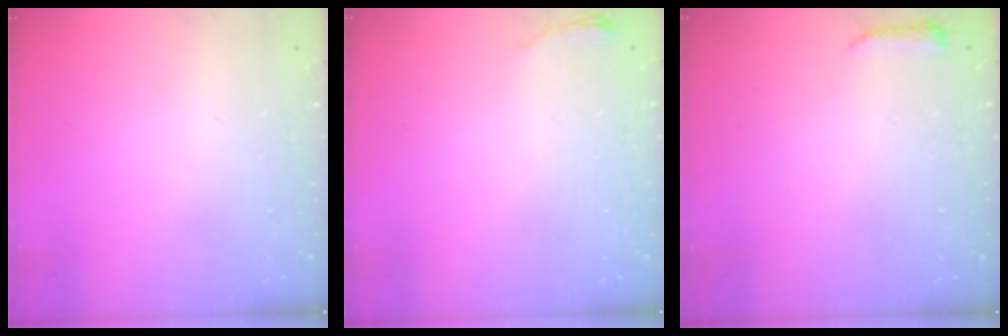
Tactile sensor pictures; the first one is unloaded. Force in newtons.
{"total": 3.1, "press": 3.1, "slide": 0.5}
{"total": 3.0, "press": 2.9, "slide": 0.6}